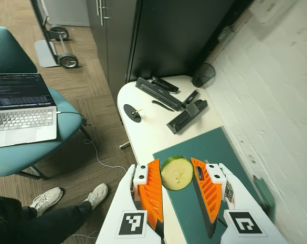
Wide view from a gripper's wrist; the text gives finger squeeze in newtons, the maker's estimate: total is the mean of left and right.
{"total": 9.2, "left": 9.4, "right": 9.1}